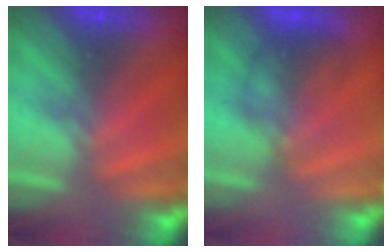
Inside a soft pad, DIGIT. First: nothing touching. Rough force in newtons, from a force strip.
{"total": 1.7}